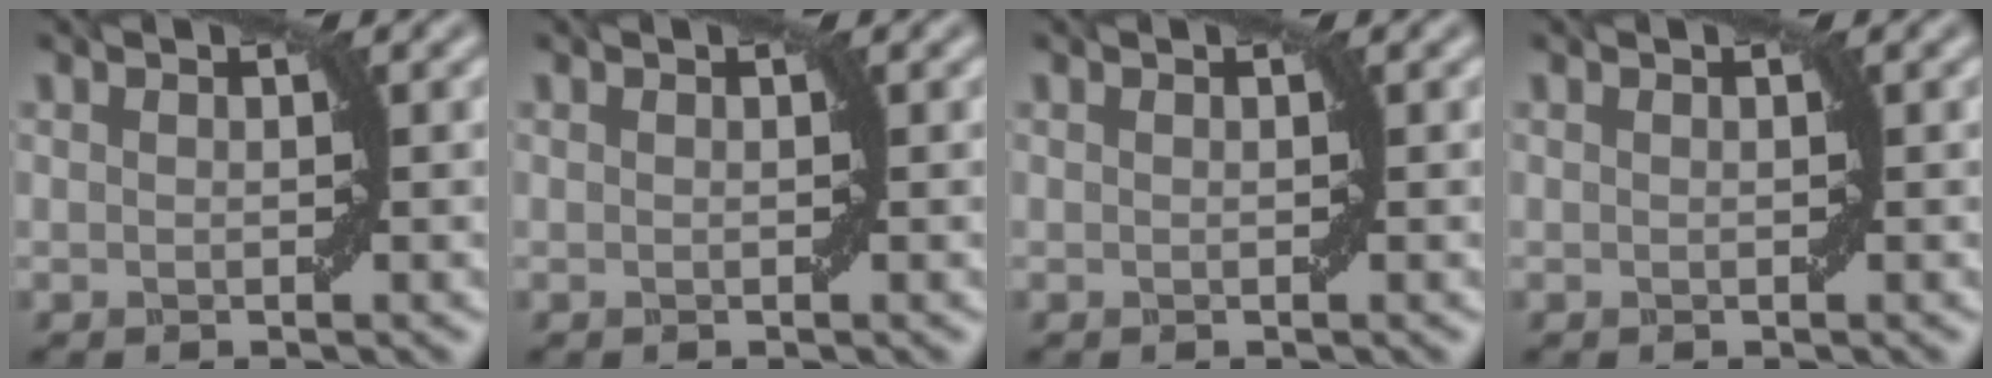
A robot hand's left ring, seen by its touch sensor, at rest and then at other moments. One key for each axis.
{"total": 0.0}
{"total": 0.0}
{"total": 0.0}